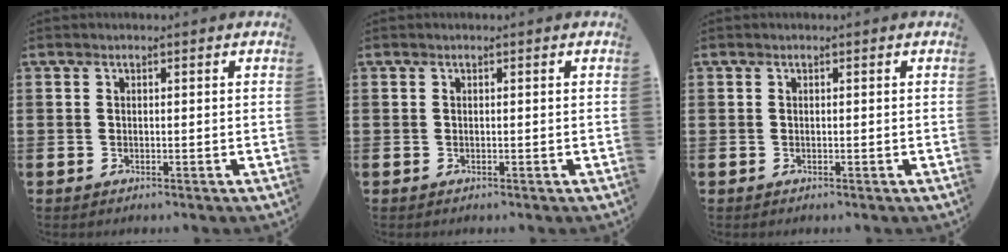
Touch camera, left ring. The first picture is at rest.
{"total": 0.0}
{"total": 0.0}